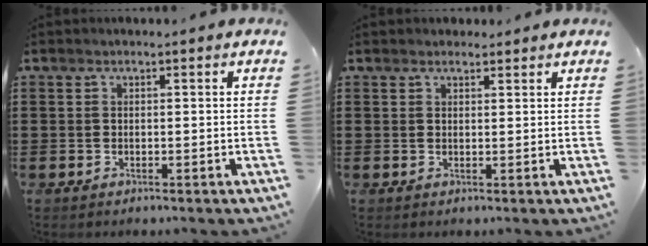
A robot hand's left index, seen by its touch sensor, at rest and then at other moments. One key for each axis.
{"total": 1.5, "fx": 1.4, "fy": 0.5, "fz": 0.2, "tx": -0.006, "ty": 0.003, "tz": 0.027}